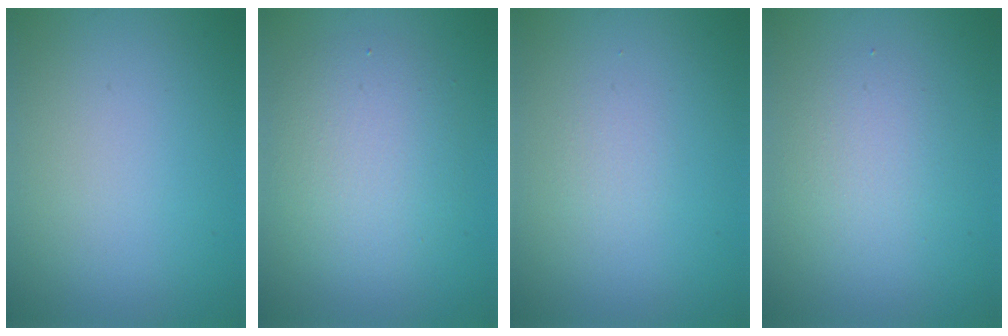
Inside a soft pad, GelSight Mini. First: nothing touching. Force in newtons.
{"total": 4.4, "press": 4.4, "slide": 0.3}
{"total": 0.9, "press": 0.9, "slide": 0.0}
{"total": 2.5, "press": 2.5, "slide": 0.1}